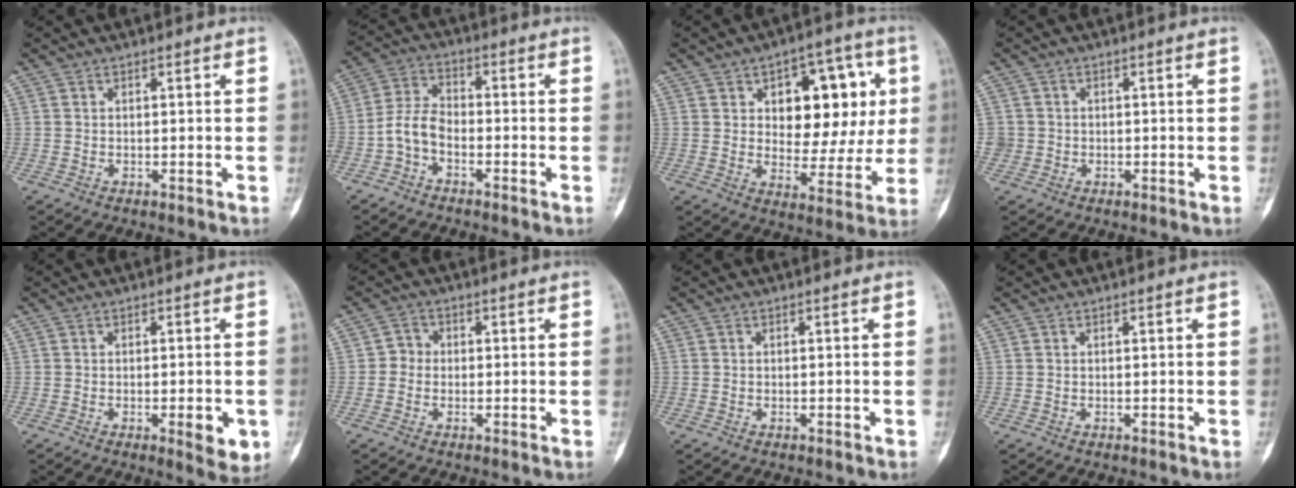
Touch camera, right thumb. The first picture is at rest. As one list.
[{"total": 5.6, "force": [-2.5, 3.4, 3.7], "torque": [-0.073, 0.033, -0.062]}, {"total": 16.5, "force": [4.1, 9.7, 12.7], "torque": [-0.110, 0.005, 0.063]}, {"total": 1.9, "force": [-0.2, 1.9, -0.1], "torque": [0.014, 0.008, -0.008]}, {"total": 5.9, "force": [-1.8, 1.9, 5.2], "torque": [-0.054, -0.006, -0.019]}, {"total": 2.5, "force": [-0.4, 2.3, 0.9], "torque": [0.001, 0.009, -0.016]}, {"total": 0.0}, {"total": 0.0}]